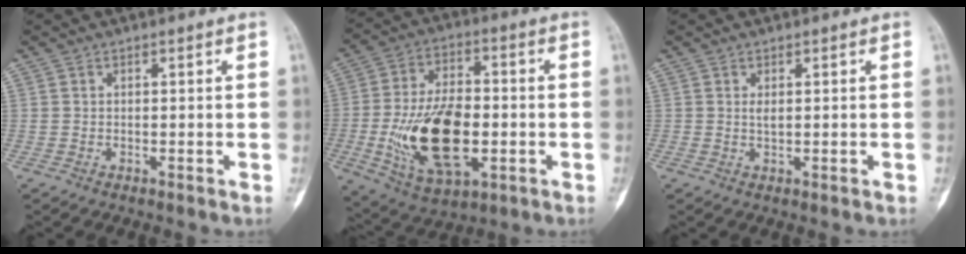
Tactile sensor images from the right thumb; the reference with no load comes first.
{"total": 19.7, "force": [-3.5, 10.5, 16.3], "torque": [-0.280, 0.008, -0.046]}
{"total": 1.2, "force": [0.4, 0.2, 1.1], "torque": [-0.018, -0.004, 0.007]}